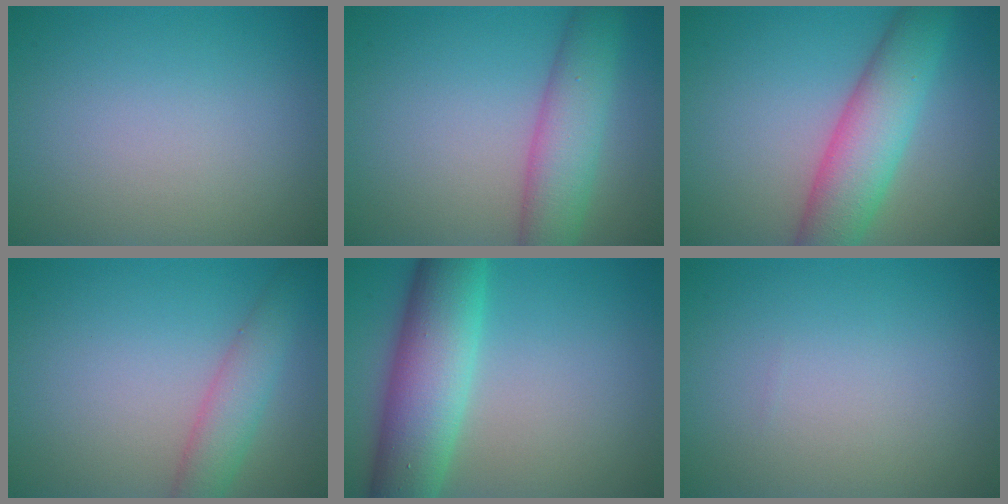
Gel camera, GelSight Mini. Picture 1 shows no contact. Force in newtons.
{"total": 5.4, "press": 5.4, "slide": 0.2}
{"total": 6.7, "press": 6.7, "slide": 0.2}
{"total": 3.5, "press": 3.5, "slide": 0.1}
{"total": 8.8, "press": 8.8, "slide": 0.2}
{"total": 0.0}